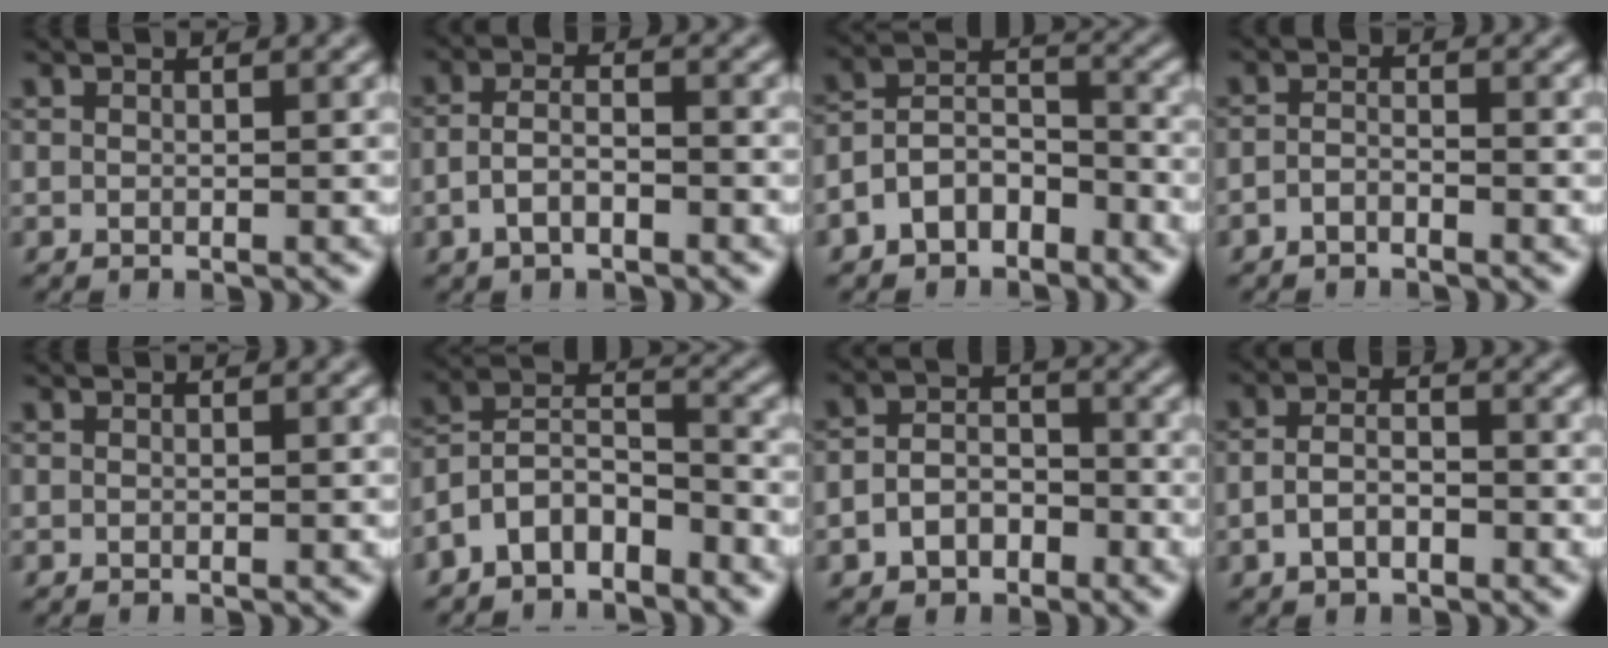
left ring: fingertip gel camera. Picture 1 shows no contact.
{"total": 3.1, "force": [-1.3, 1.4, 2.4], "torque": [-0.048, 0.003, -0.029]}
{"total": 5.4, "force": [-3.2, 3.3, 2.9], "torque": [-0.047, 0.006, -0.068]}
{"total": 1.4, "force": [-1.0, 0.5, 0.8], "torque": [-0.018, 0.002, -0.024]}
{"total": 0.0}
{"total": 6.0, "force": [-4.0, 3.0, 3.3], "torque": [-0.056, 0.006, -0.084]}
{"total": 3.8, "force": [-1.8, 2.7, 2.0], "torque": [-0.036, 0.001, -0.035]}
{"total": 3.0, "force": [-1.2, 1.7, 2.1], "torque": [-0.043, 0.002, -0.025]}